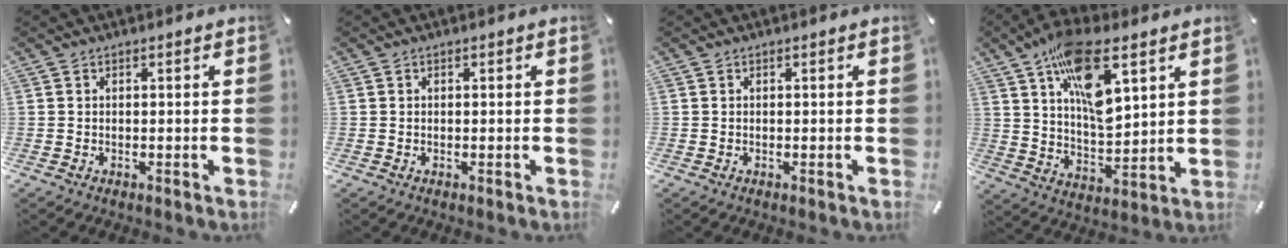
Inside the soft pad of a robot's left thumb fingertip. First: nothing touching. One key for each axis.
{"total": 0.0}
{"total": 0.0}
{"total": 17.1, "fx": 8.6, "fy": 7.9, "fz": 12.6, "tx": -0.204, "ty": -0.025, "tz": 0.148}